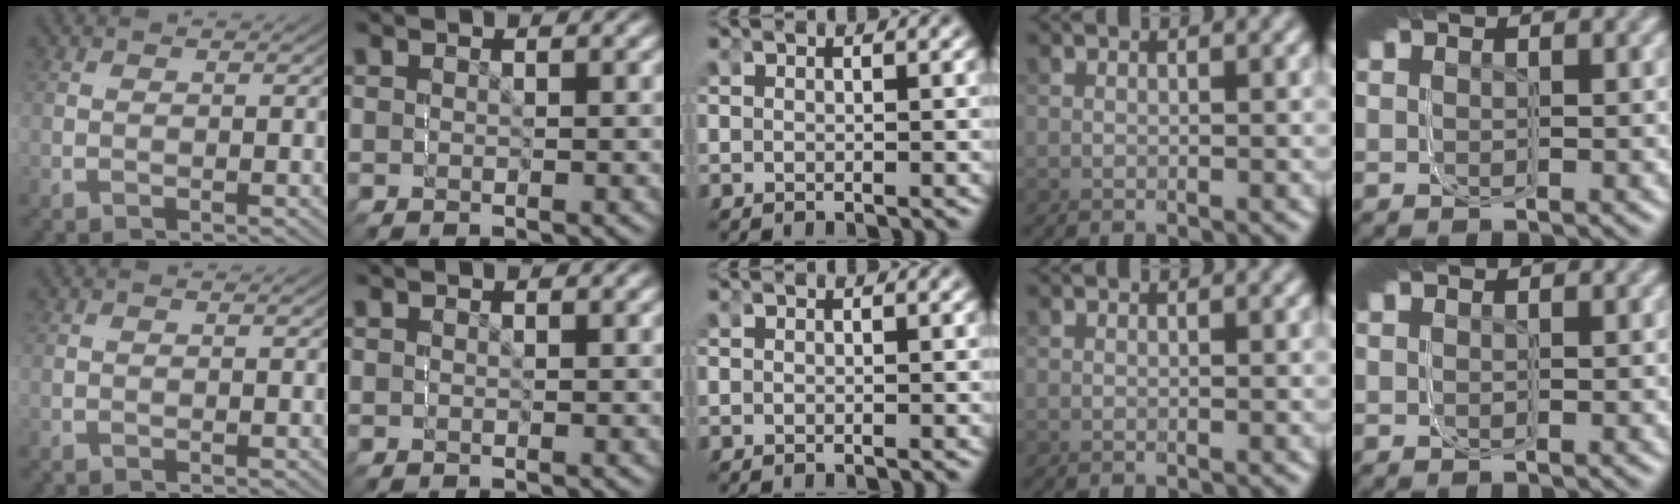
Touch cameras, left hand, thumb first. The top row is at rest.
{}